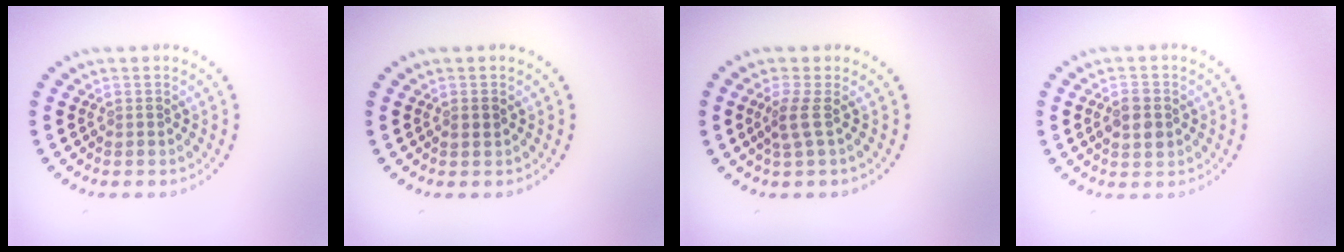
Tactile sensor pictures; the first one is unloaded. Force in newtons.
{"total": 0.8, "press": 0.8, "slide": 0.4}
{"total": 1.9, "press": 1.3, "slide": 1.4}
{"total": 2.7, "press": 2.7, "slide": 0.1}